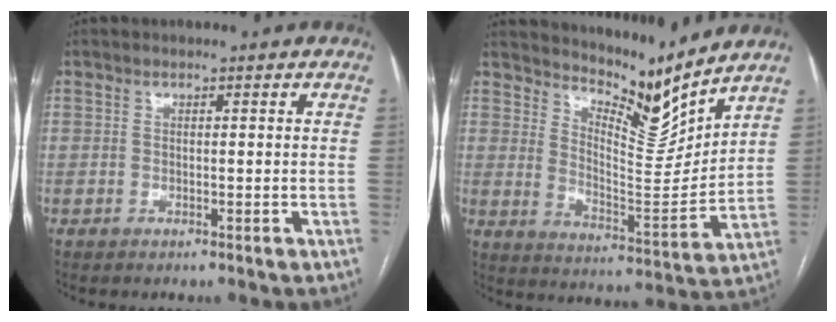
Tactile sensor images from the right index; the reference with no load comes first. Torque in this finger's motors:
{"motor_torque": [-0.30, 0.55, 0.00, 0.00]}